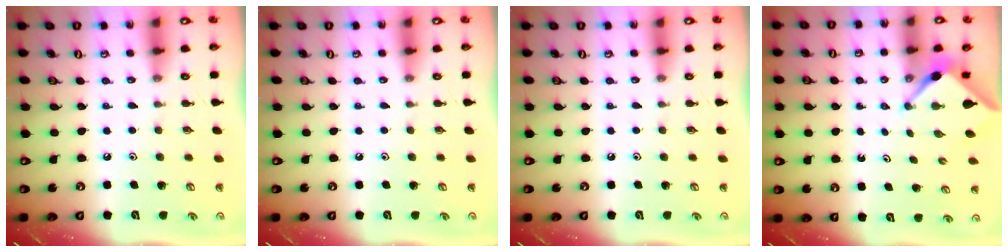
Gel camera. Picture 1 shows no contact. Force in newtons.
{"total": 0.0}
{"total": 0.0}
{"total": 3.0, "press": 3.0, "slide": 0.3}